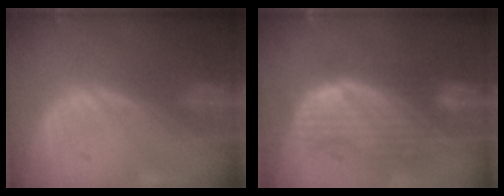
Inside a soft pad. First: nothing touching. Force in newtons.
{"total": 10.3, "press": 8.9, "slide": 5.1}